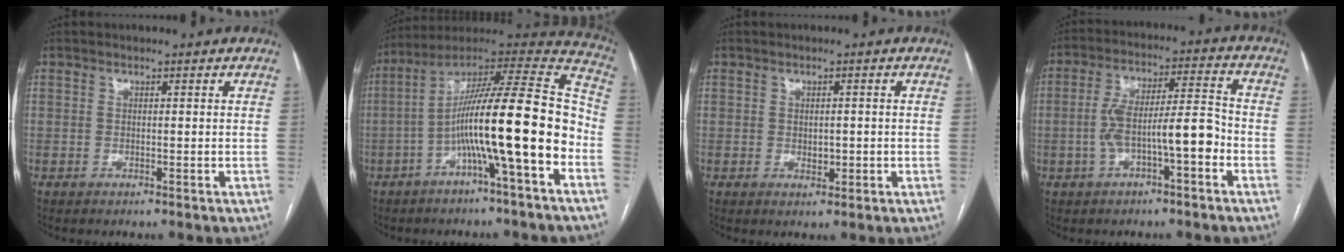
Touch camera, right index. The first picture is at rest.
{"total": 20.3, "force": [-5.3, 0.7, 19.6], "torque": [-0.303, 0.023, -0.092]}
{"total": 2.0, "force": [-0.2, 1.2, 1.6], "torque": [-0.025, -0.002, 0.001]}
{"total": 10.1, "force": [-3.1, 1.9, 9.4], "torque": [-0.171, 0.031, -0.048]}